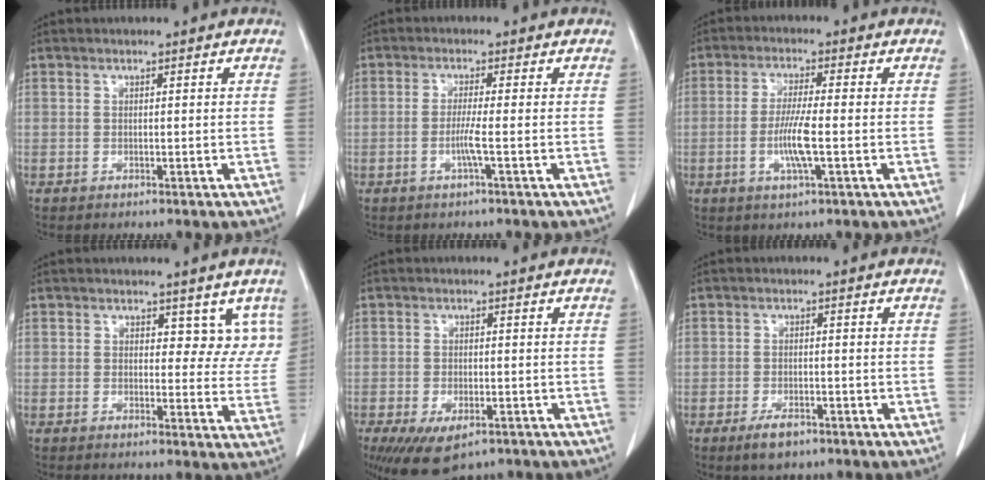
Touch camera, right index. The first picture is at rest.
{"total": 2.8, "force": [-0.9, -0.6, 2.6], "torque": [-0.053, -0.004, -0.019]}
{"total": 6.1, "force": [-1.4, 0.1, 6.0], "torque": [-0.119, -0.009, -0.026]}
{"total": 5.5, "force": [3.4, 3.5, 2.5], "torque": [-0.002, -0.007, 0.030]}
{"total": 8.6, "force": [-5.2, 4.0, 5.6], "torque": [-0.100, -0.015, -0.077]}
{"total": 3.4, "force": [-2.2, 1.5, 2.1], "torque": [-0.039, -0.002, -0.033]}